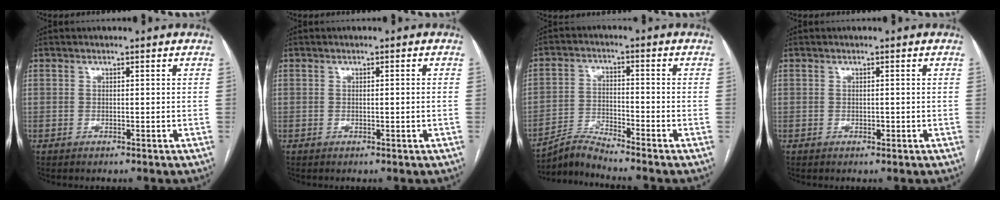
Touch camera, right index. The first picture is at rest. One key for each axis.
{"total": 0.9, "fx": -0.1, "fy": -0.2, "fz": 0.8, "tx": -0.012, "ty": 0.001, "tz": 0.002}
{"total": 5.0, "fx": -4.8, "fy": -1.5, "fz": -0.1, "tx": -0.010, "ty": -0.013, "tz": -0.091}
{"total": 0.6, "fx": -0.1, "fy": 0.3, "fz": 0.5, "tx": -0.007, "ty": 0.000, "tz": -0.001}